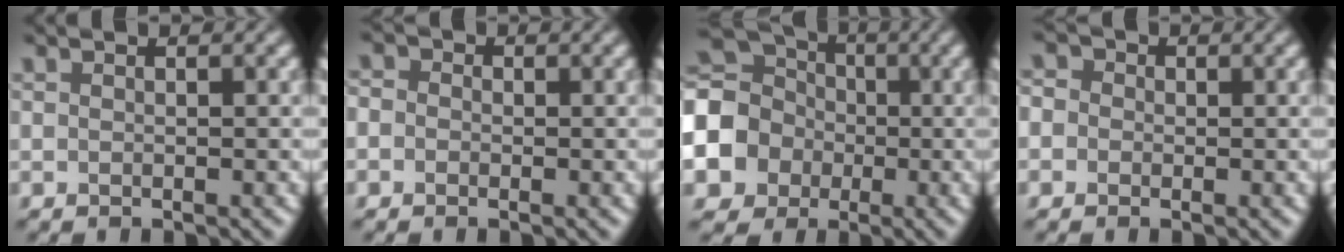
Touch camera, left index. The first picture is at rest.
{"total": 2.7, "force": [0.7, 2.3, 1.2], "torque": [-0.003, 0.020, -0.025]}
{"total": 13.3, "force": [-1.6, 12.1, 5.3], "torque": [-0.155, -0.001, -0.068]}
{"total": 3.5, "force": [1.0, 3.0, 1.5], "torque": [-0.018, 0.026, -0.019]}